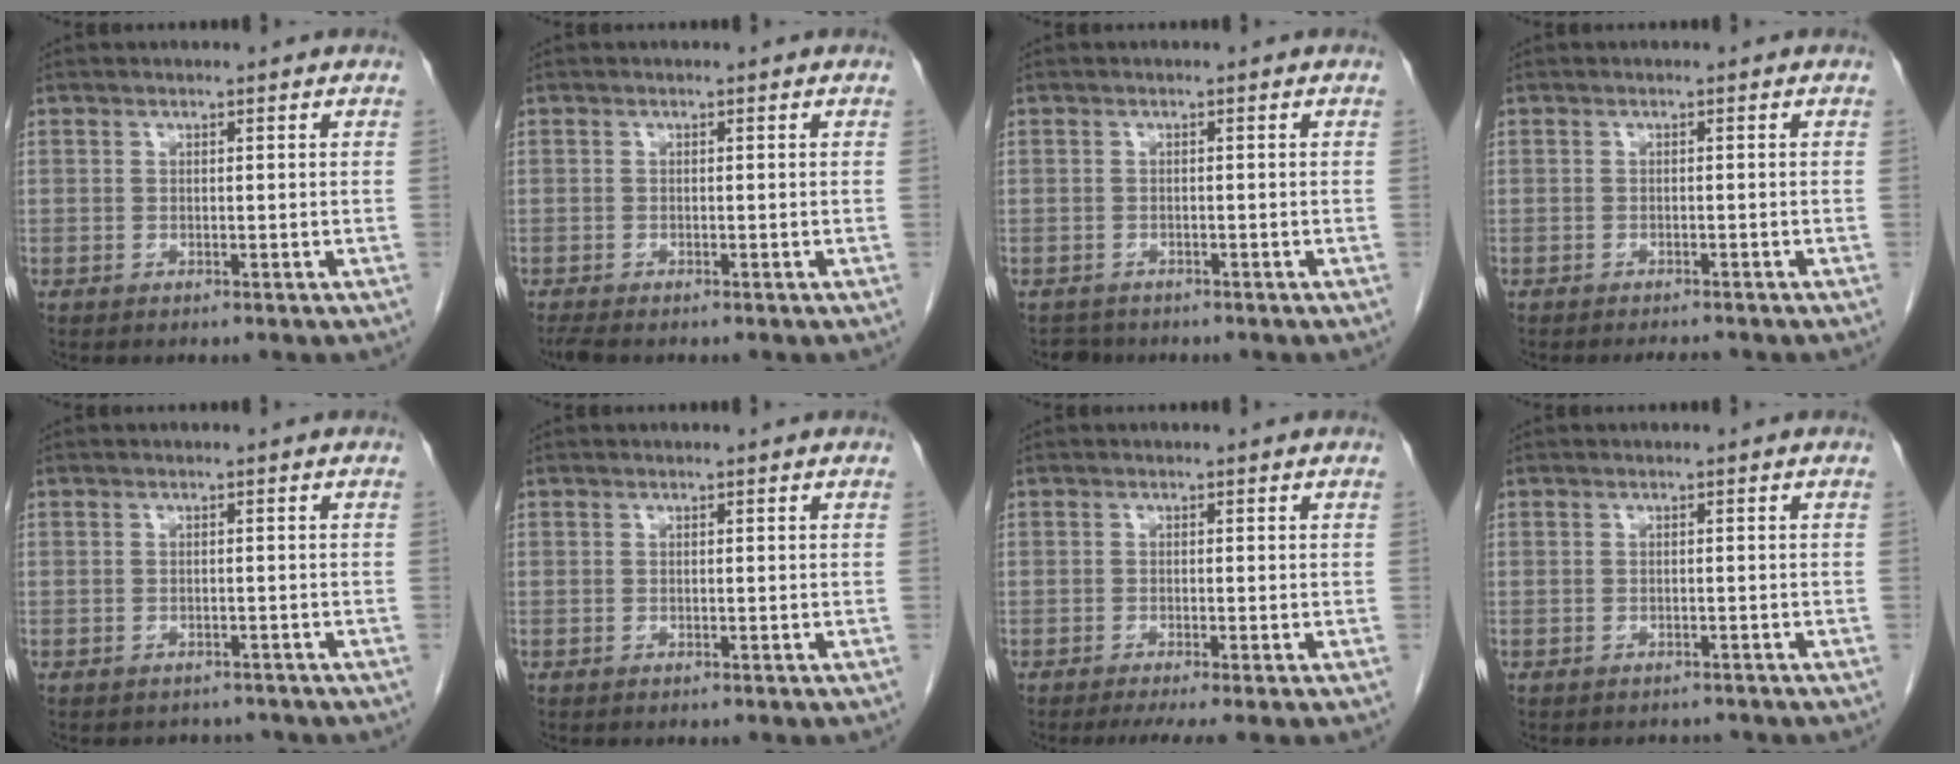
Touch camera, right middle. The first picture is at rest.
{"total": 1.3, "force": [-1.2, 0.1, 0.6], "torque": [-0.020, -0.007, -0.023]}
{"total": 1.7, "force": [-1.5, 0.8, -0.3], "torque": [-0.001, -0.002, -0.024]}
{"total": 1.8, "force": [-1.7, 0.1, 0.5], "torque": [-0.009, -0.007, -0.020]}
{"total": 2.8, "force": [-2.5, 1.3, -0.1], "torque": [-0.003, 0.001, -0.034]}
{"total": 0.0}
{"total": 3.7, "force": [-2.6, -0.2, 2.6], "torque": [-0.037, -0.012, -0.042]}
{"total": 1.8, "force": [-1.7, 0.6, 0.0], "torque": [-0.003, -0.005, -0.023]}